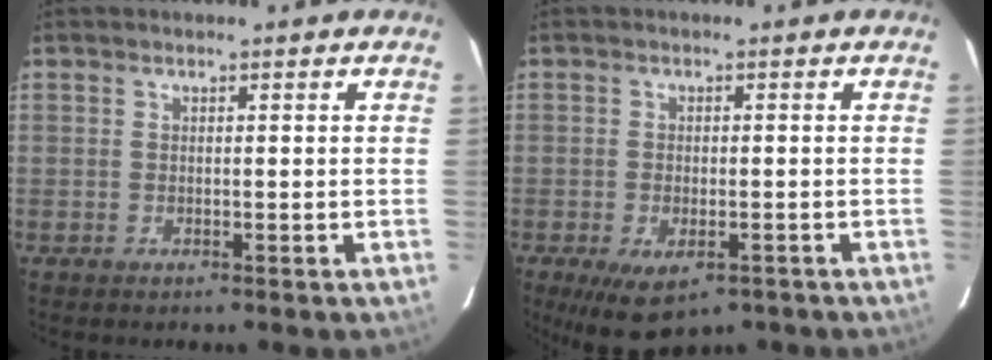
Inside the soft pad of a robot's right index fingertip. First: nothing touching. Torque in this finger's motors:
{"motor_torque": [1.03, -0.76, 0.48, 0.08]}